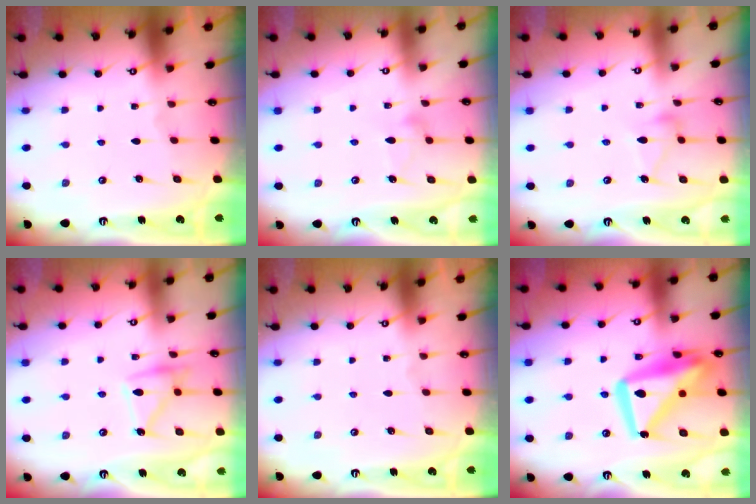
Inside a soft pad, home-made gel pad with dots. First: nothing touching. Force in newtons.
{"total": 9.7, "press": 9.7, "slide": 0.4}
{"total": 7.3, "press": 7.3, "slide": 0.2}
{"total": 12.4, "press": 12.4, "slide": 0.4}
{"total": 0.0}
{"total": 19.0, "press": 18.9, "slide": 2.4}